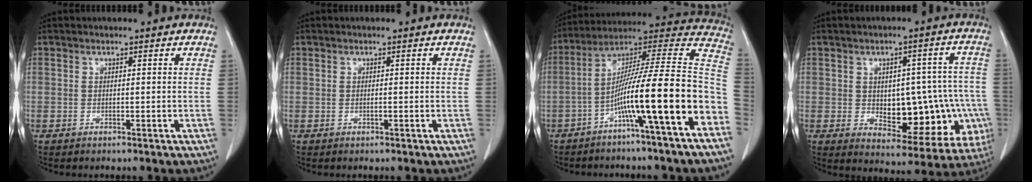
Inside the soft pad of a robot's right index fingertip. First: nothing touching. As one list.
[{"total": 0.0}, {"total": 19.6, "force": [-7.6, -0.5, 18.0], "torque": [-0.256, 0.020, -0.131]}, {"total": 16.3, "force": [-2.6, 8.3, 13.7], "torque": [-0.147, 0.031, -0.007]}]